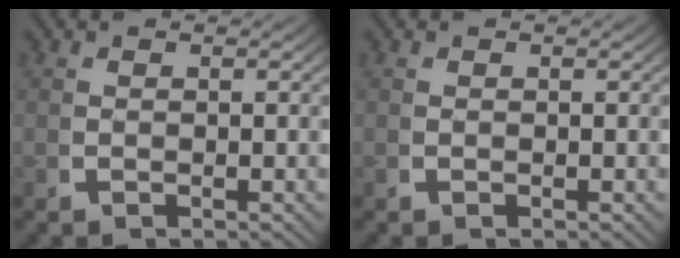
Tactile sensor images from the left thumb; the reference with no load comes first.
{"total": 0.0}